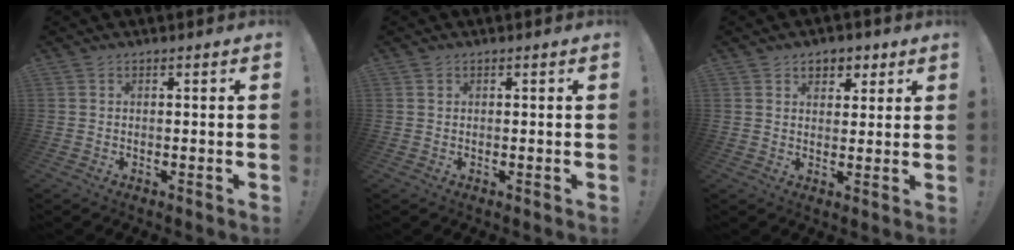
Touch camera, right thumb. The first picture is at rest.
{"total": 0.7, "force": [0.3, 0.6, 0.0], "torque": [0.005, 0.000, 0.005]}
{"total": 5.2, "force": [2.7, 4.0, 1.8], "torque": [-0.015, -0.010, 0.049]}